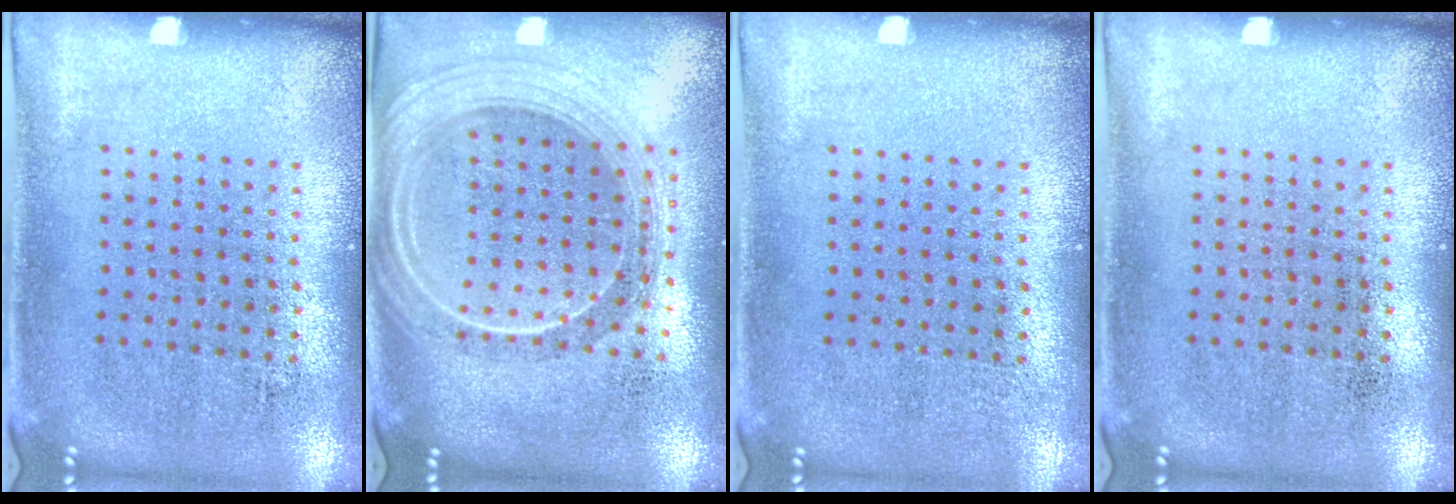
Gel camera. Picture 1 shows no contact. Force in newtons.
{"total": 2.3, "press": 2.0, "slide": 1.2}
{"total": 0.0}
{"total": 0.0}